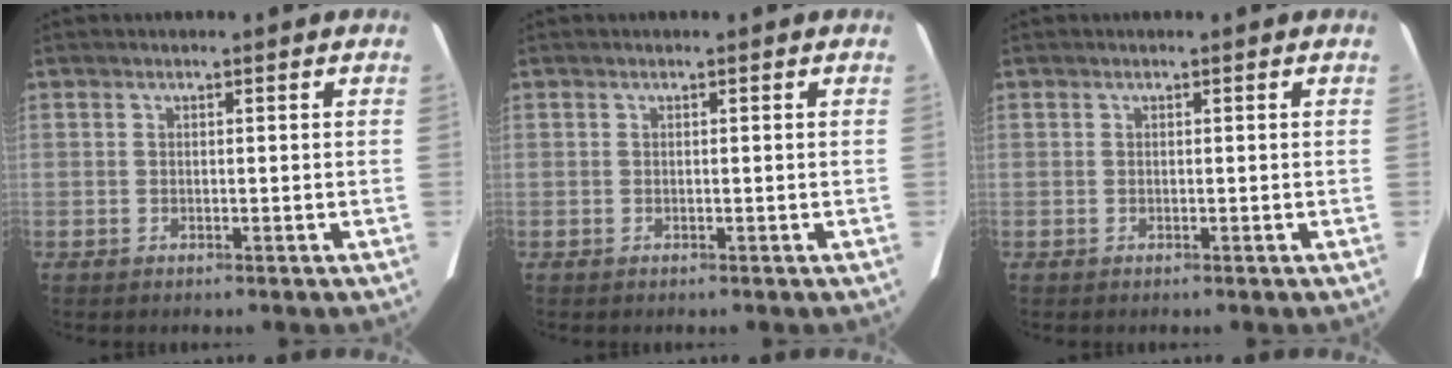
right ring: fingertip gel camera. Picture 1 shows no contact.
{"total": 0.0}
{"total": 0.0}